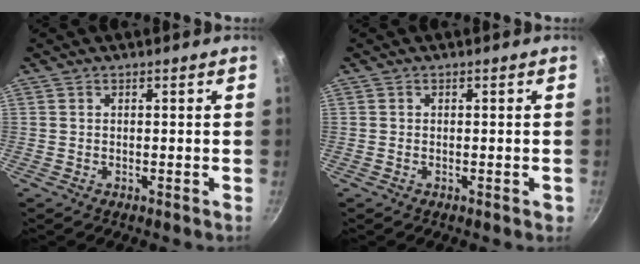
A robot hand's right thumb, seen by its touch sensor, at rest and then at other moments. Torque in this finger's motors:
{"motor_torque": [0.32, 0.46, -0.21, -0.05, 0.04]}